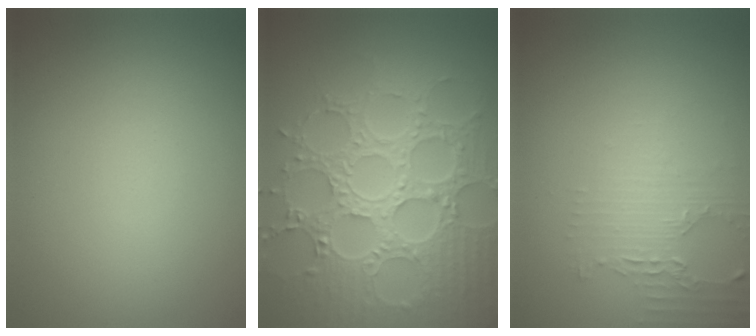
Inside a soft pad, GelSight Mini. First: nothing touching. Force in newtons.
{"total": 8.7, "press": 6.5, "slide": 5.8}
{"total": 1.8, "press": 1.8, "slide": 0.4}